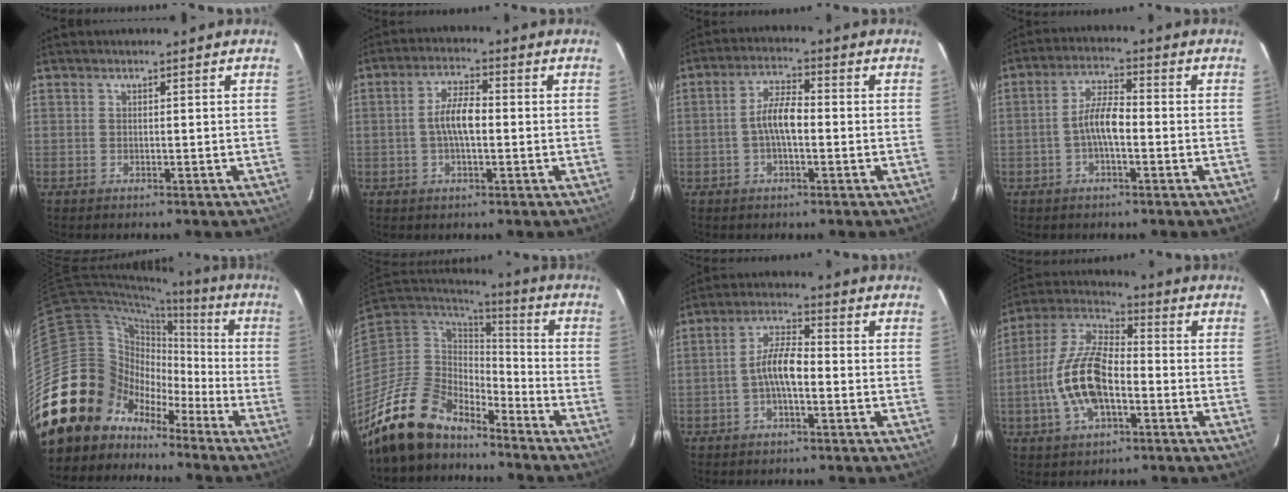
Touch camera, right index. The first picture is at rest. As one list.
[{"total": 6.0, "force": [-0.5, 2.1, 5.6], "torque": [-0.107, 0.010, -0.008]}, {"total": 5.9, "force": [-1.0, 2.0, 5.4], "torque": [-0.106, 0.013, -0.018]}, {"total": 5.9, "force": [-1.5, 1.8, 5.4], "torque": [-0.106, 0.014, -0.027]}, {"total": 21.9, "force": [-11.1, 17.5, 7.1], "torque": [-0.168, 0.054, -0.180]}, {"total": 16.0, "force": [-13.5, 6.8, 5.2], "torque": [-0.125, -0.001, -0.244]}, {"total": 6.3, "force": [-1.6, 2.0, 5.8], "torque": [-0.115, 0.015, -0.029]}, {"total": 14.5, "force": [-3.7, 6.7, 12.3], "torque": [-0.259, 0.006, -0.071]}]